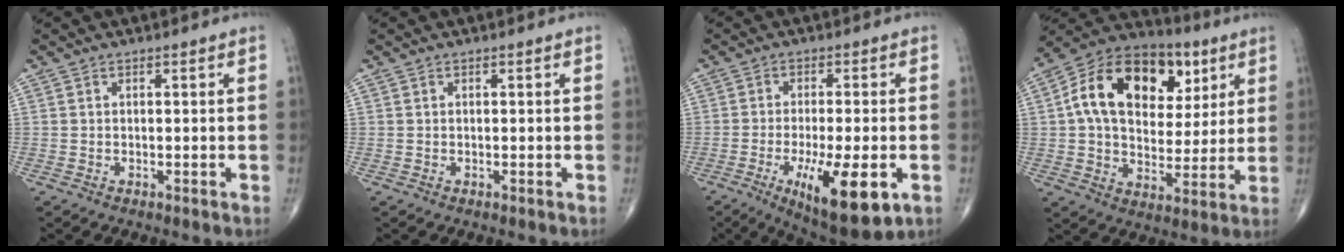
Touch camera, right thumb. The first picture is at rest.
{"total": 0.0}
{"total": 14.1, "force": [-4.9, 4.0, 12.6], "torque": [-0.205, -0.013, -0.067]}
{"total": 21.5, "force": [6.4, 14.1, 15.0], "torque": [-0.220, 0.007, 0.098]}